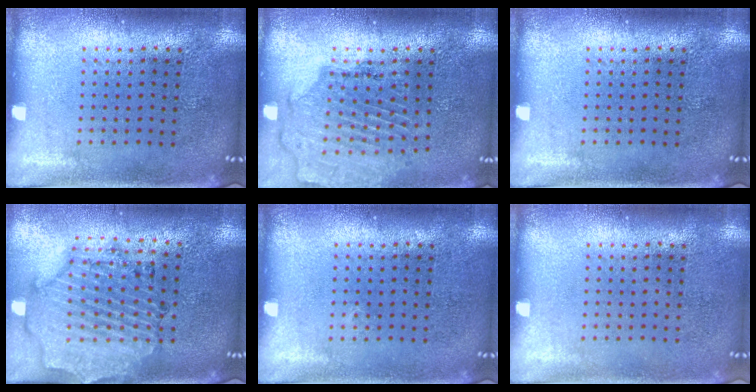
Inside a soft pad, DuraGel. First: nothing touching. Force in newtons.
{"total": 1.6, "press": 1.6, "slide": 0.3}
{"total": 0.0}
{"total": 1.7, "press": 1.7, "slide": 0.3}
{"total": 0.0}
{"total": 0.0}